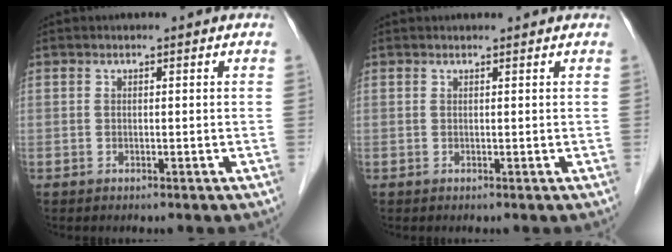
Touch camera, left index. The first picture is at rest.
{"total": 1.4, "force": [1.4, 0.3, 0.2], "torque": [-0.011, 0.016, 0.017]}